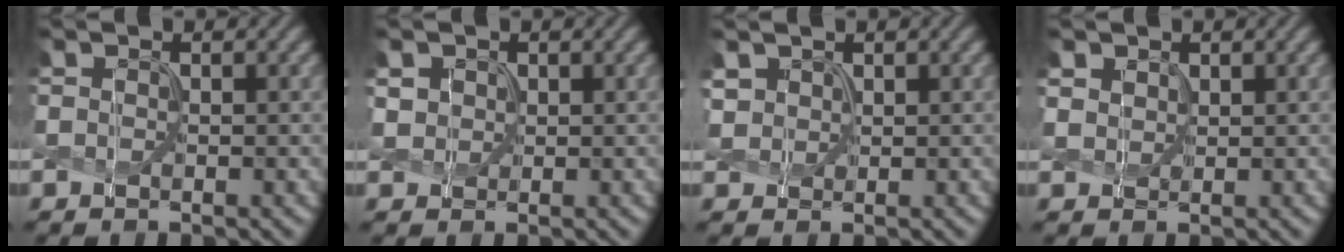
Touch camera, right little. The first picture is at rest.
{"total": 1.5, "force": [0.6, 1.3, 0.4], "torque": [-0.016, -0.002, 0.015]}
{"total": 1.7, "force": [1.0, 1.2, 0.6], "torque": [-0.021, 0.001, 0.024]}
{"total": 1.4, "force": [1.1, 0.9, 0.3], "torque": [-0.015, -0.001, 0.025]}